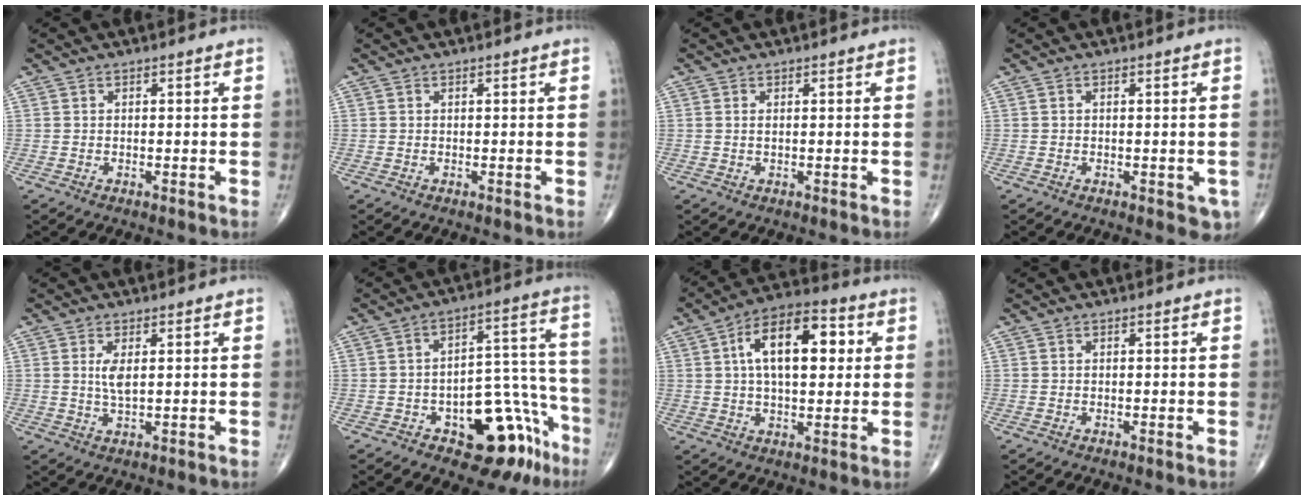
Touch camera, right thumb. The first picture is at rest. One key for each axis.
{"total": 0.0}
{"total": 0.6, "fx": 0.2, "fy": 0.2, "fz": 0.6, "tx": -0.016, "ty": 0.001, "tz": 0.005}
{"total": 3.0, "fx": -0.9, "fy": 1.6, "fz": 2.4, "tx": -0.009, "ty": -0.001, "tz": -0.009}
{"total": 3.4, "fx": 0.8, "fy": 1.1, "fz": 3.1, "tx": -0.064, "ty": -0.009, "tz": 0.019}
{"total": 17.3, "fx": -9.2, "fy": 8.4, "fz": 11.9, "tx": -0.097, "ty": 0.091, "tz": -0.120}
{"total": 15.4, "fx": 3.4, "fy": 7.8, "fz": 12.8, "tx": -0.190, "ty": 0.017, "tz": 0.050}
{"total": 0.0}